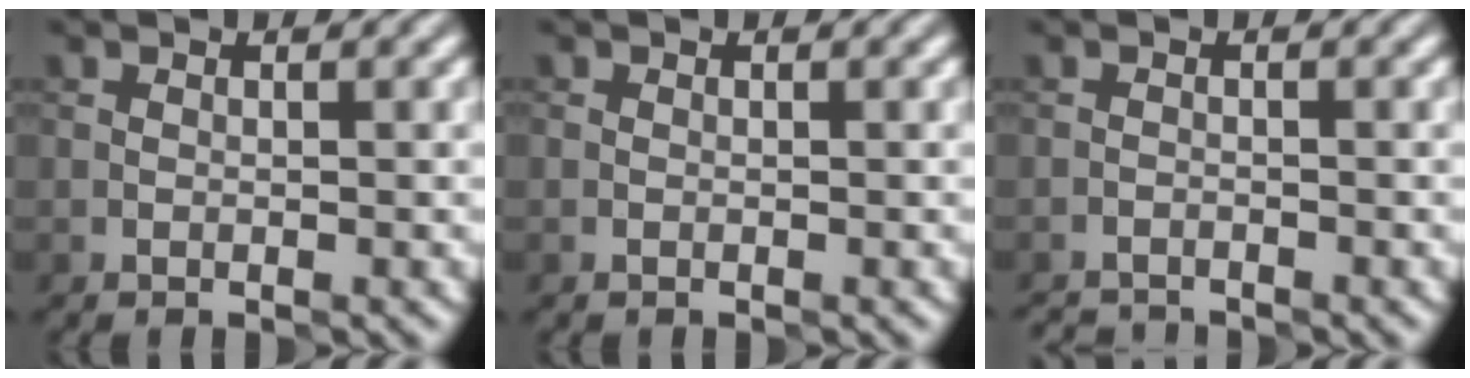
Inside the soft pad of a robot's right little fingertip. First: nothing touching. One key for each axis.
{"total": 0.0}
{"total": 2.2, "fx": -2.2, "fy": 0.0, "fz": 0.0, "tx": 0.001, "ty": -0.010, "tz": -0.043}